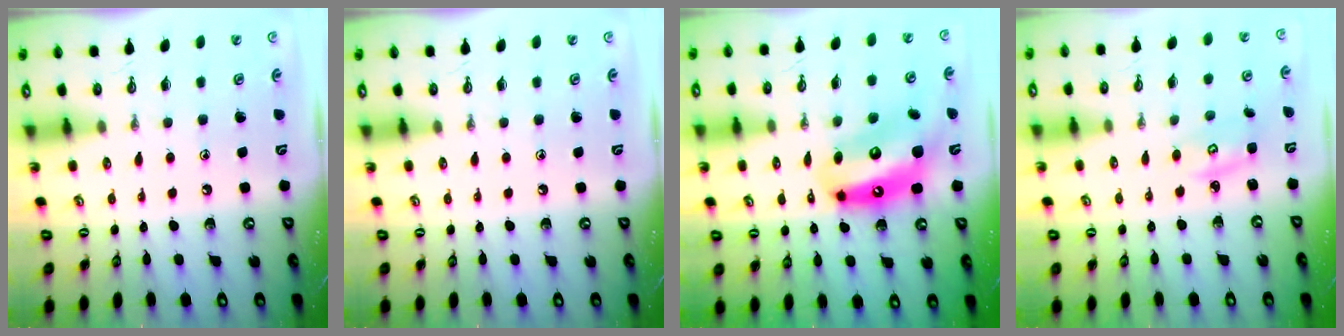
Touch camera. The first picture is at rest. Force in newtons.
{"total": 0.0}
{"total": 14.1, "press": 14.0, "slide": 1.2}
{"total": 2.8, "press": 2.8, "slide": 0.2}